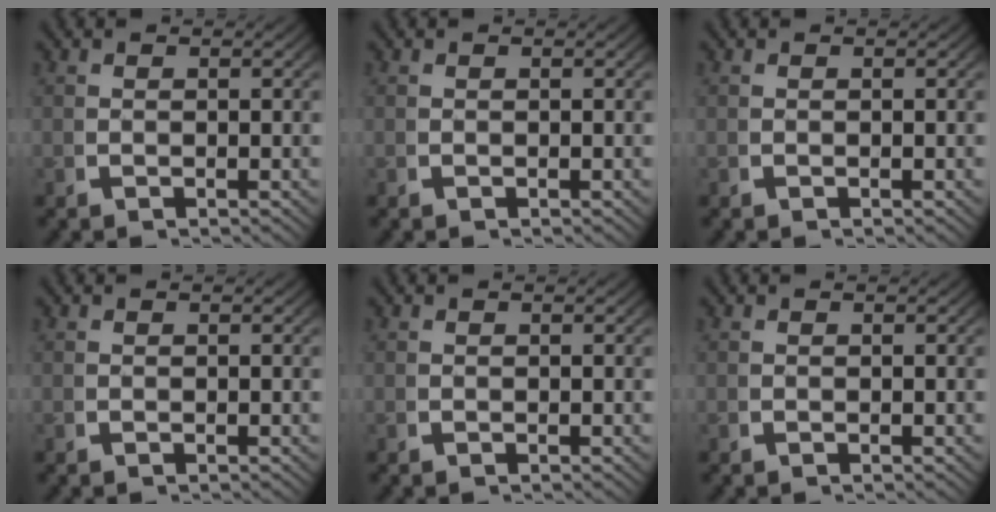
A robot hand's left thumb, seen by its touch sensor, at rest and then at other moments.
{"total": 0.0}
{"total": 0.0}
{"total": 0.0}
{"total": 0.0}
{"total": 0.0}